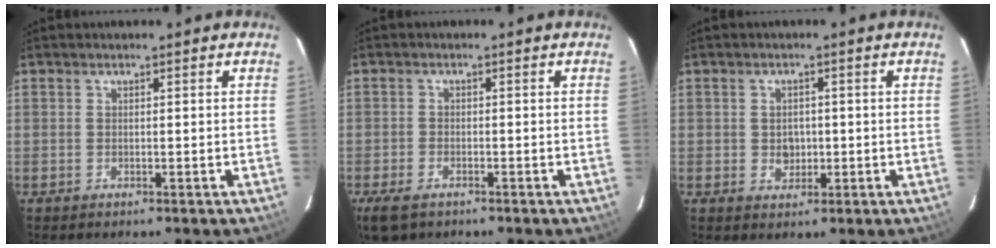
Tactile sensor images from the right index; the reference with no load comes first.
{"total": 5.4, "force": [-3.5, 2.9, 2.9], "torque": [-0.071, -0.015, -0.065]}
{"total": 3.1, "force": [-0.3, 2.8, 1.4], "torque": [-0.023, 0.003, 0.001]}